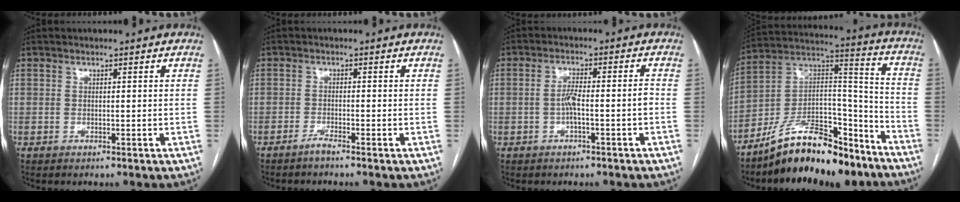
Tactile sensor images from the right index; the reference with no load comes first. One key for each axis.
{"total": 1.5, "fx": -1.3, "fy": -0.3, "fz": 0.7, "tx": -0.017, "ty": -0.001, "tz": -0.028}
{"total": 4.2, "fx": -1.4, "fy": 0.3, "fz": 3.9, "tx": -0.076, "ty": 0.017, "tz": -0.023}
{"total": 18.8, "fx": -14.8, "fy": 6.3, "fz": 9.8, "tx": -0.158, "ty": 0.041, "tz": -0.251}